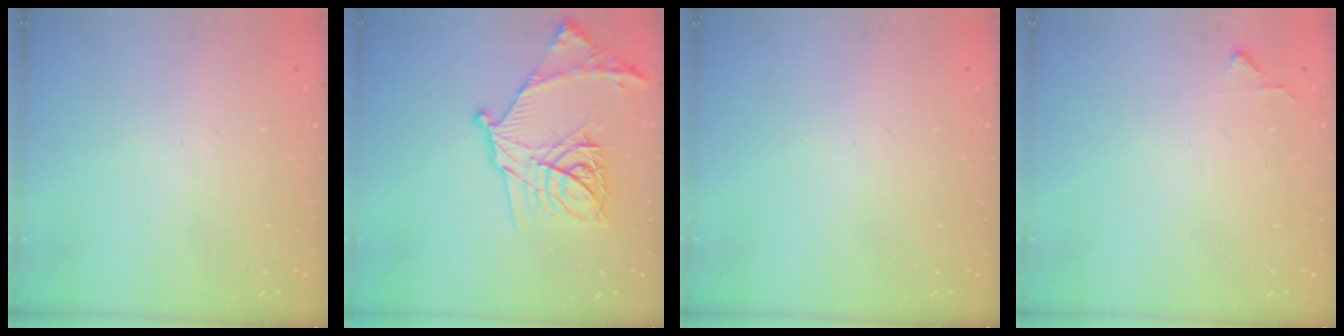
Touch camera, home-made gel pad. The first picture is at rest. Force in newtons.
{"total": 21.1, "press": 21.0, "slide": 1.2}
{"total": 0.0}
{"total": 4.2, "press": 4.1, "slide": 0.7}